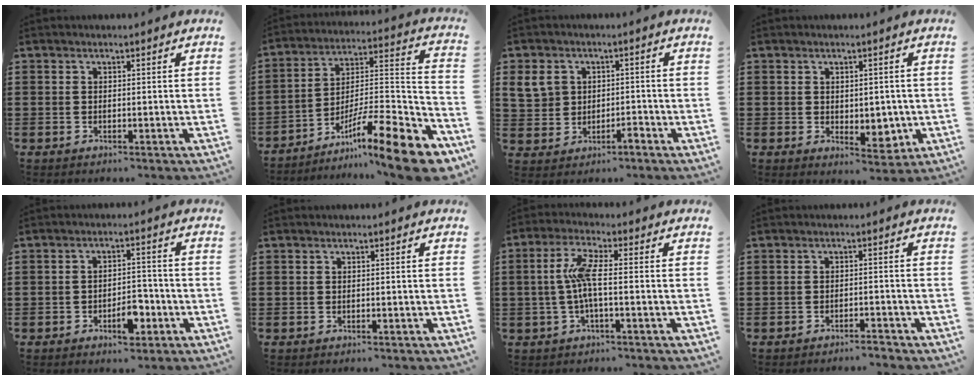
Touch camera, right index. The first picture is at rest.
{"total": 14.7, "force": [-10.1, 1.7, 10.6], "torque": [-0.146, 0.019, -0.179]}
{"total": 4.3, "force": [0.3, 3.8, 1.9], "torque": [-0.065, 0.006, 0.001]}
{"total": 3.5, "force": [0.2, 2.6, 2.4], "torque": [-0.033, 0.000, 0.002]}
{"total": 5.1, "force": [-2.4, 2.3, 3.8], "torque": [-0.059, 0.011, -0.042]}
{"total": 0.0}
{"total": 6.1, "force": [-0.5, 1.0, 6.0], "torque": [-0.130, -0.007, -0.020]}
{"total": 2.0, "force": [-1.9, -0.3, 0.4], "torque": [-0.009, 0.000, -0.040]}